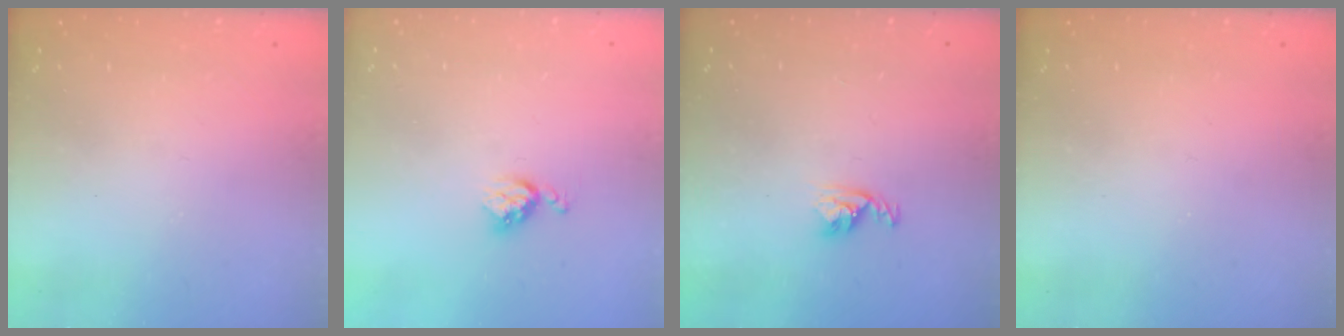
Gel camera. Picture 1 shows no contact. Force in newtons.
{"total": 4.2, "press": 4.2, "slide": 0.5}
{"total": 3.3, "press": 3.3, "slide": 0.5}
{"total": 0.0}